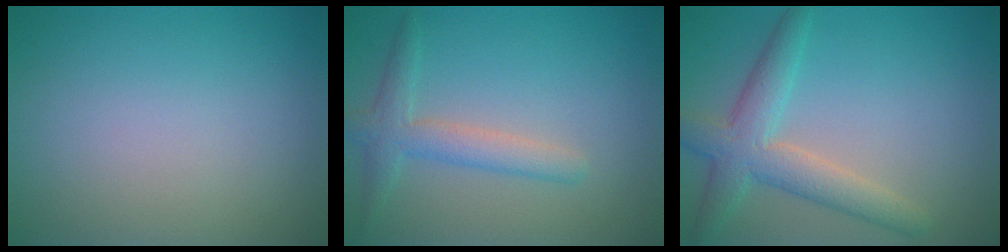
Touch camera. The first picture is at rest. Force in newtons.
{"total": 2.9, "press": 2.9, "slide": 0.1}
{"total": 4.7, "press": 4.7, "slide": 0.2}